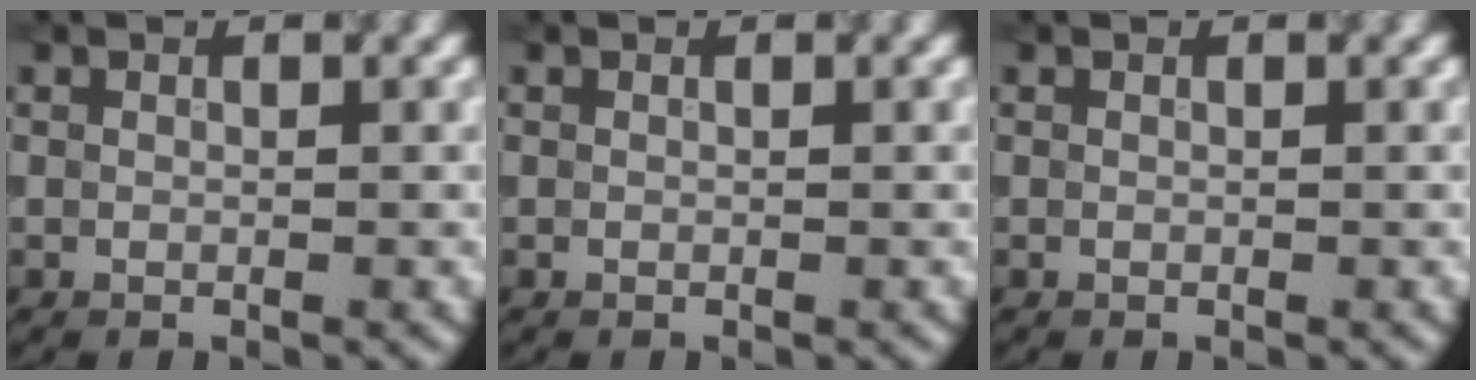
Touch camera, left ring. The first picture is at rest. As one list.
[{"total": 0.0}, {"total": 0.0}]